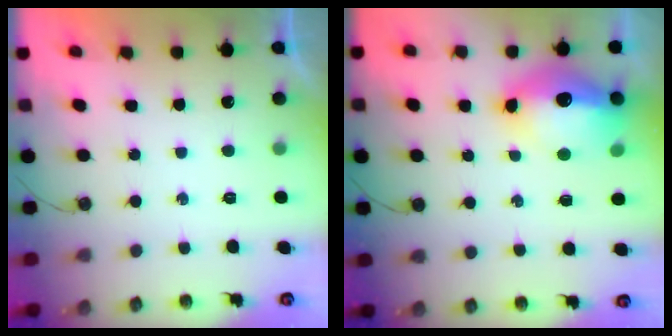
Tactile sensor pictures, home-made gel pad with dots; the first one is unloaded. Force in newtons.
{"total": 16.4, "press": 16.3, "slide": 1.9}